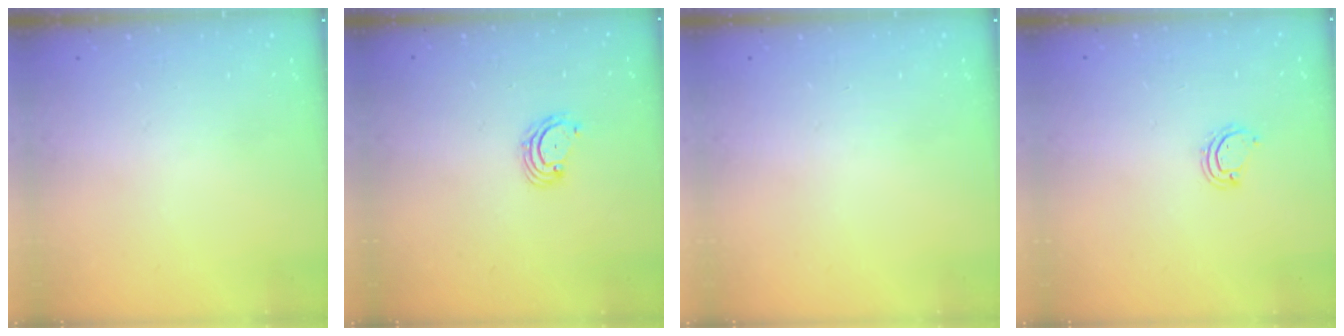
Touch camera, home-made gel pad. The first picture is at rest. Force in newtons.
{"total": 3.3, "press": 3.3, "slide": 0.4}
{"total": 0.0}
{"total": 3.7, "press": 3.7, "slide": 0.2}